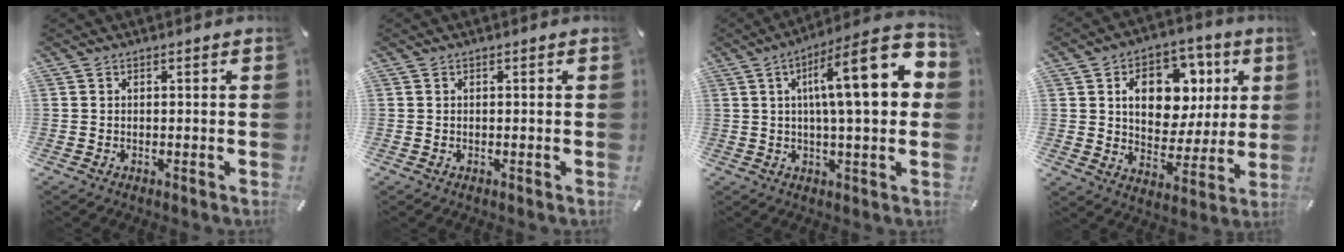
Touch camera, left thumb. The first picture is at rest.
{"total": 0.0}
{"total": 20.6, "force": [5.4, 4.9, 19.2], "torque": [-0.288, -0.026, 0.069]}
{"total": 15.0, "force": [5.0, 11.3, 8.6], "torque": [-0.126, -0.014, 0.092]}